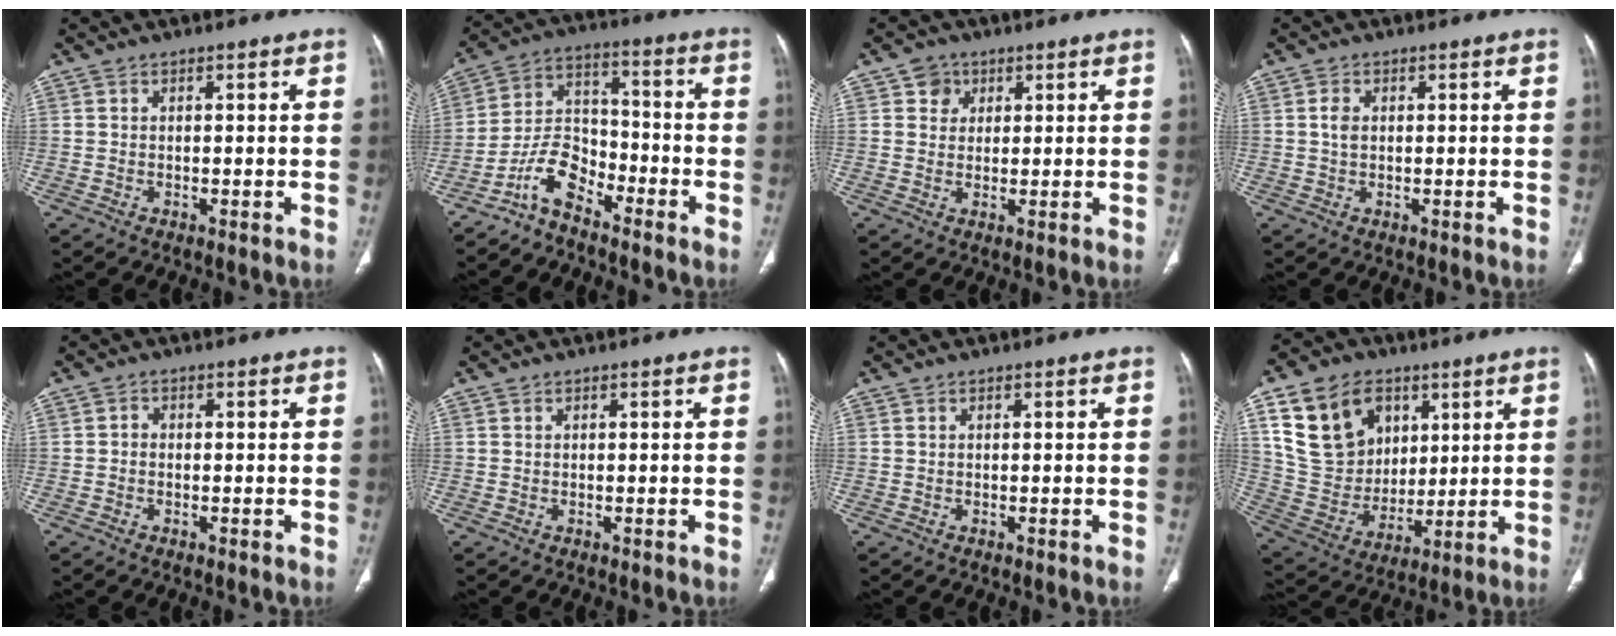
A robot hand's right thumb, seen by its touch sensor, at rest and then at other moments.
{"total": 8.5, "force": [-6.4, 4.1, 3.7], "torque": [-0.066, 0.067, -0.135]}
{"total": 3.5, "force": [1.4, 3.1, 0.7], "torque": [0.007, -0.003, 0.019]}
{"total": 1.9, "force": [0.2, 1.3, 1.4], "torque": [-0.027, 0.002, 0.003]}
{"total": 0.8, "force": [-0.2, 0.7, 0.3], "torque": [0.004, 0.003, -0.006]}
{"total": 0.0}
{"total": 0.0}
{"total": 19.1, "force": [8.4, 14.5, 9.3], "torque": [-0.146, -0.017, 0.170]}